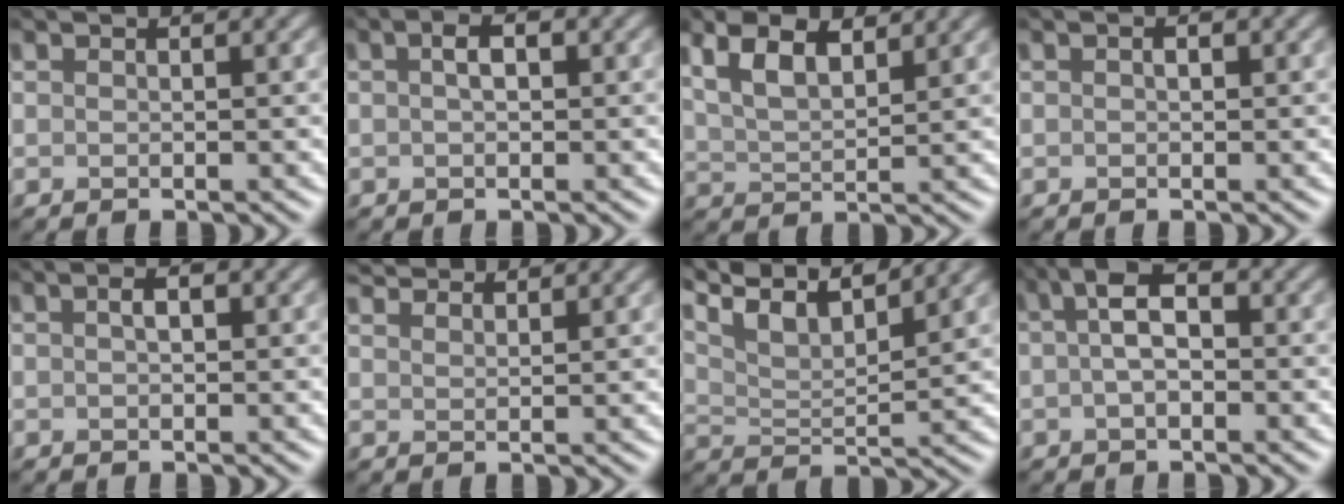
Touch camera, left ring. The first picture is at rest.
{"total": 1.5, "force": [0.2, 0.7, 1.4], "torque": [-0.023, 0.003, 0.002]}
{"total": 4.5, "force": [2.8, 1.6, 3.2], "torque": [-0.070, 0.006, 0.054]}
{"total": 0.8, "force": [0.1, 0.4, 0.7], "torque": [-0.007, -0.003, 0.002]}
{"total": 1.1, "force": [0.2, 0.5, 1.0], "torque": [-0.012, -0.002, 0.004]}
{"total": 4.1, "force": [3.9, 0.6, 1.0], "torque": [-0.026, 0.006, 0.063]}
{"total": 8.4, "force": [6.8, 1.6, 4.6], "torque": [-0.087, 0.020, 0.094]}
{"total": 3.0, "force": [0.1, 1.4, 2.7], "torque": [-0.051, 0.009, -0.007]}